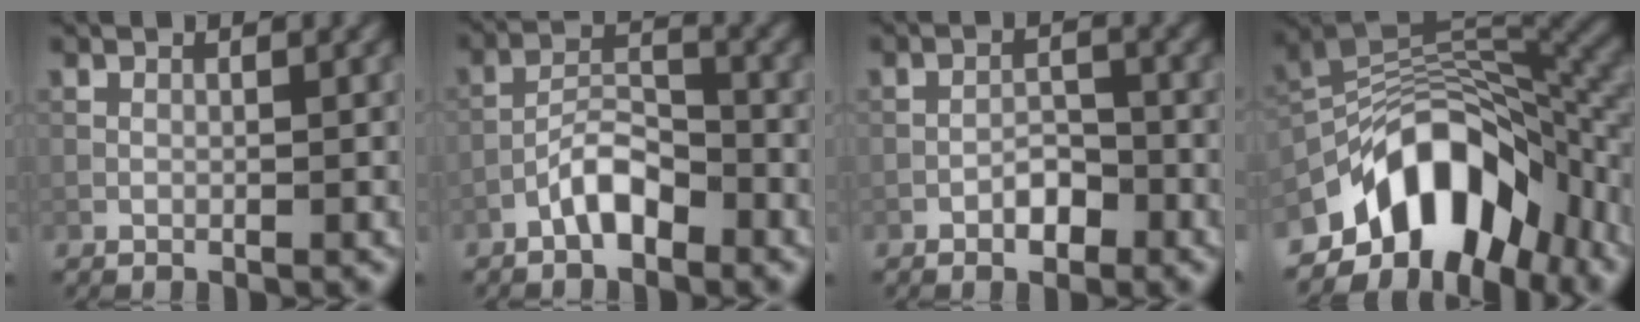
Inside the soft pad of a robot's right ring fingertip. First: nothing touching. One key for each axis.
{"total": 3.6, "fx": -2.4, "fy": 1.4, "fz": 2.3, "tx": -0.037, "ty": 0.014, "tz": -0.051}
{"total": 2.1, "fx": -1.3, "fy": 1.0, "fz": 1.3, "tx": -0.016, "ty": 0.007, "tz": -0.023}
{"total": 12.0, "fx": -6.6, "fy": 6.5, "fz": 7.6, "tx": -0.113, "ty": 0.015, "tz": -0.130}